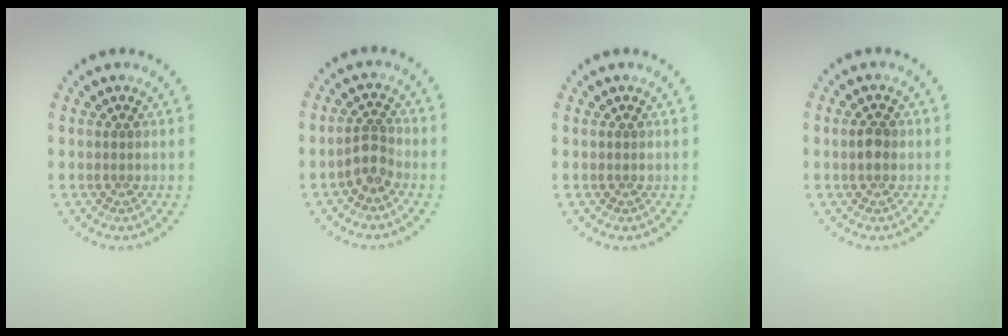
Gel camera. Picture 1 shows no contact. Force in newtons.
{"total": 2.0, "press": 1.7, "slide": 1.1}
{"total": 0.0}
{"total": 1.4, "press": 1.4, "slide": 0.1}